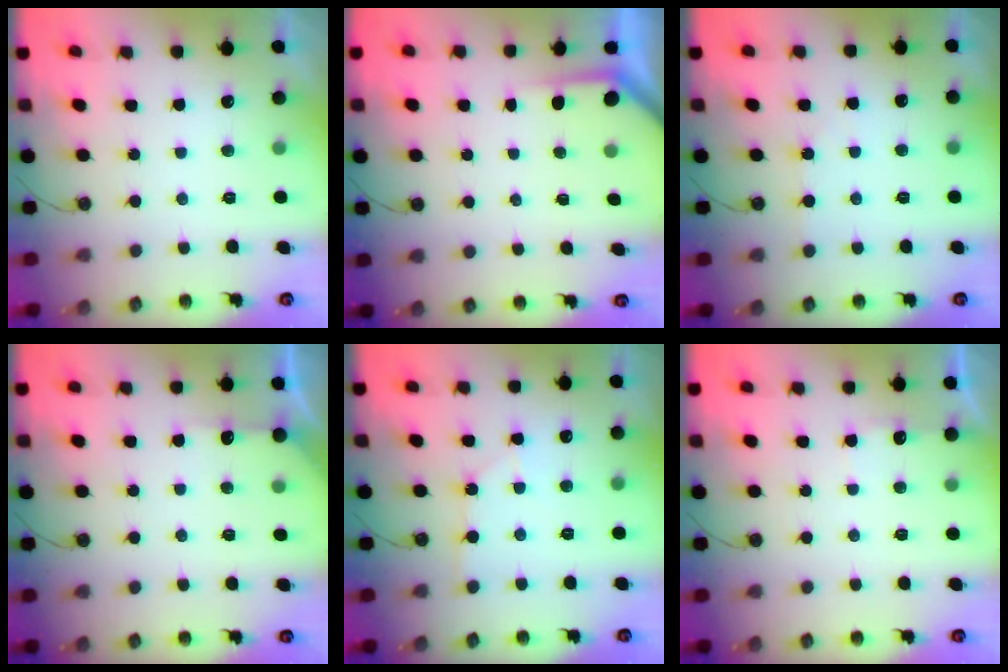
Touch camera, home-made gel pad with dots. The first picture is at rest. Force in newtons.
{"total": 1.8, "press": 1.8, "slide": 0.3}
{"total": 1.5, "press": 1.4, "slide": 0.3}
{"total": 3.9, "press": 3.8, "slide": 0.4}
{"total": 4.4, "press": 4.3, "slide": 0.7}
{"total": 3.7, "press": 3.7, "slide": 0.5}